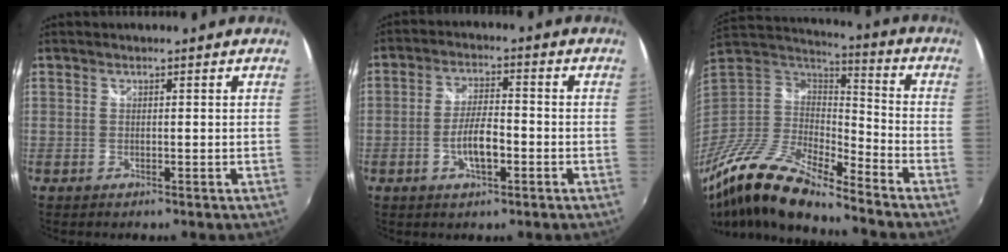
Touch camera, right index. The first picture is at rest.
{"total": 6.1, "force": [-2.2, 2.0, 5.3], "torque": [-0.104, 0.001, -0.038]}
{"total": 18.7, "force": [-13.9, 4.8, 11.5], "torque": [-0.239, -0.033, -0.277]}